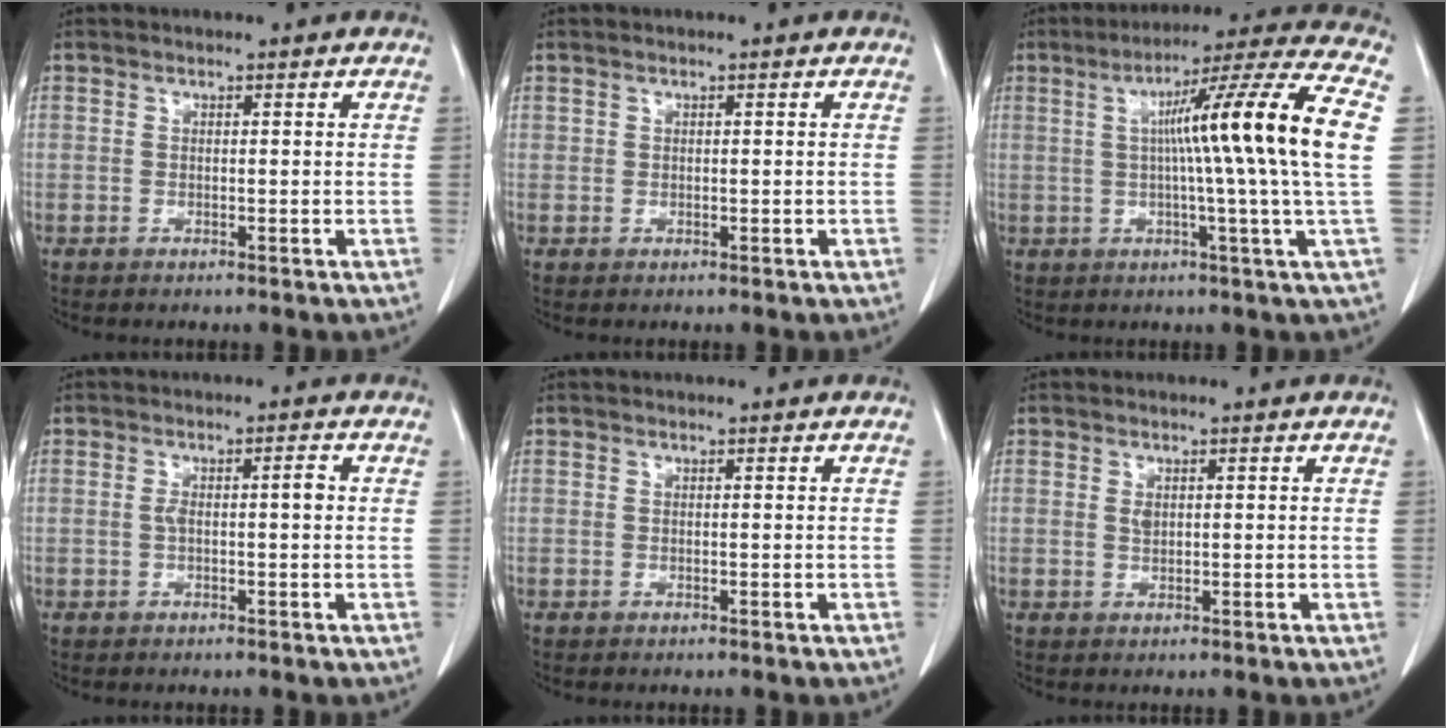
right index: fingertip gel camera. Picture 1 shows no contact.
{"total": 0.0}
{"total": 17.4, "force": [2.0, -2.4, 17.1], "torque": [-0.249, 0.008, 0.018]}
{"total": 2.7, "force": [-0.2, 0.5, 2.7], "torque": [-0.049, 0.010, -0.001]}
{"total": 0.0}
{"total": 1.0, "force": [0.2, 0.5, 0.8], "torque": [-0.016, 0.000, 0.005]}